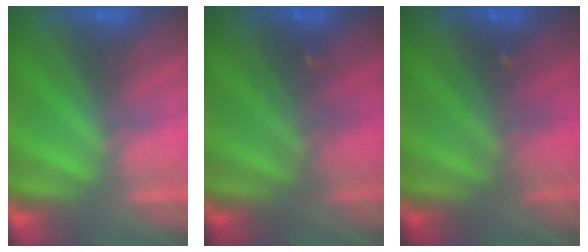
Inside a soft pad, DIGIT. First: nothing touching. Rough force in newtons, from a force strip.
{"total": 2.1}
{"total": 2.1}